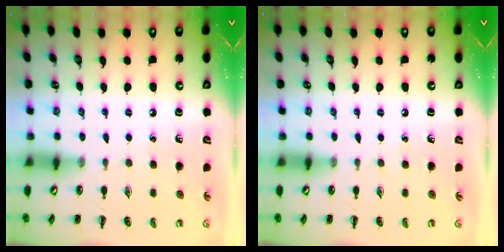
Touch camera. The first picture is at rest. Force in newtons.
{"total": 0.0}